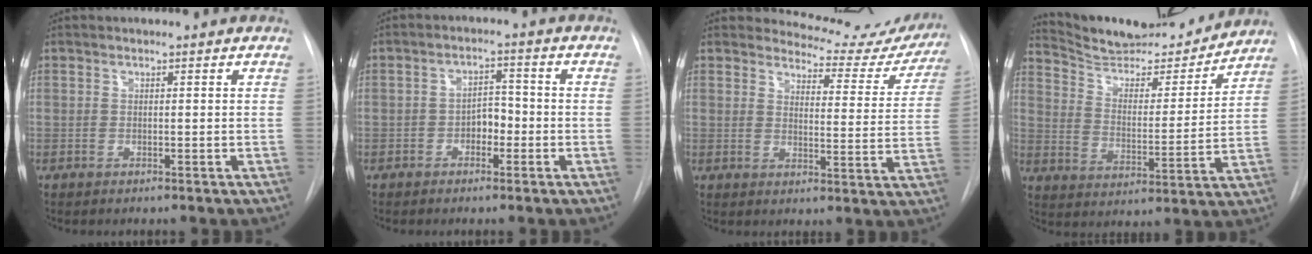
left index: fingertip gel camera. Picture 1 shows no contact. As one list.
[{"total": 3.6, "force": [-2.2, 2.0, 2.1], "torque": [-0.028, 0.005, -0.038]}, {"total": 12.4, "force": [12.0, 3.1, 0.4], "torque": [0.019, -0.063, 0.116]}, {"total": 16.5, "force": [15.8, 2.4, 4.1], "torque": [-0.067, -0.021, 0.242]}]